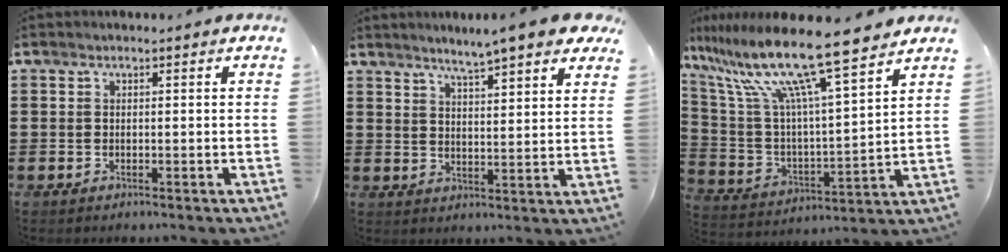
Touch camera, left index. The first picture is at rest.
{"total": 5.1, "force": [4.5, -0.4, 2.2], "torque": [-0.062, -0.020, 0.074]}
{"total": 14.1, "force": [11.1, 0.4, 8.7], "torque": [-0.214, -0.076, 0.185]}